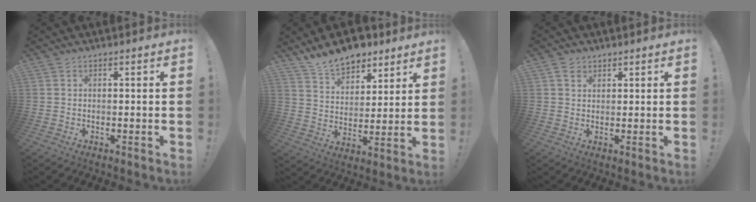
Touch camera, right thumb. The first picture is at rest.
{"total": 12.0, "force": [9.9, 5.7, 3.5], "torque": [-0.070, -0.069, 0.189]}
{"total": 2.7, "force": [1.8, 1.8, 1.1], "torque": [-0.016, -0.003, 0.033]}